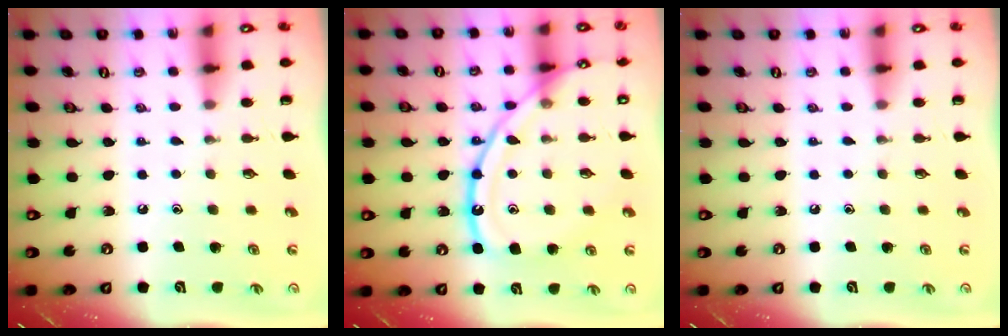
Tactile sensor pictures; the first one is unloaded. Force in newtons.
{"total": 17.4, "press": 17.4, "slide": 1.5}
{"total": 0.0}